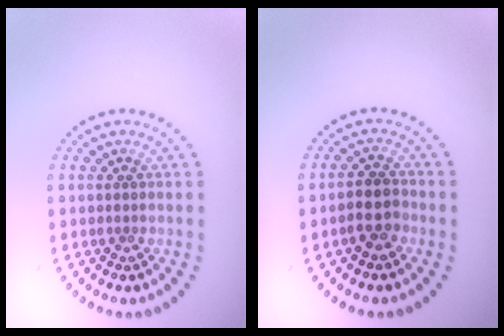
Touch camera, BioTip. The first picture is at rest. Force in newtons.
{"total": 2.5, "press": 2.3, "slide": 0.9}